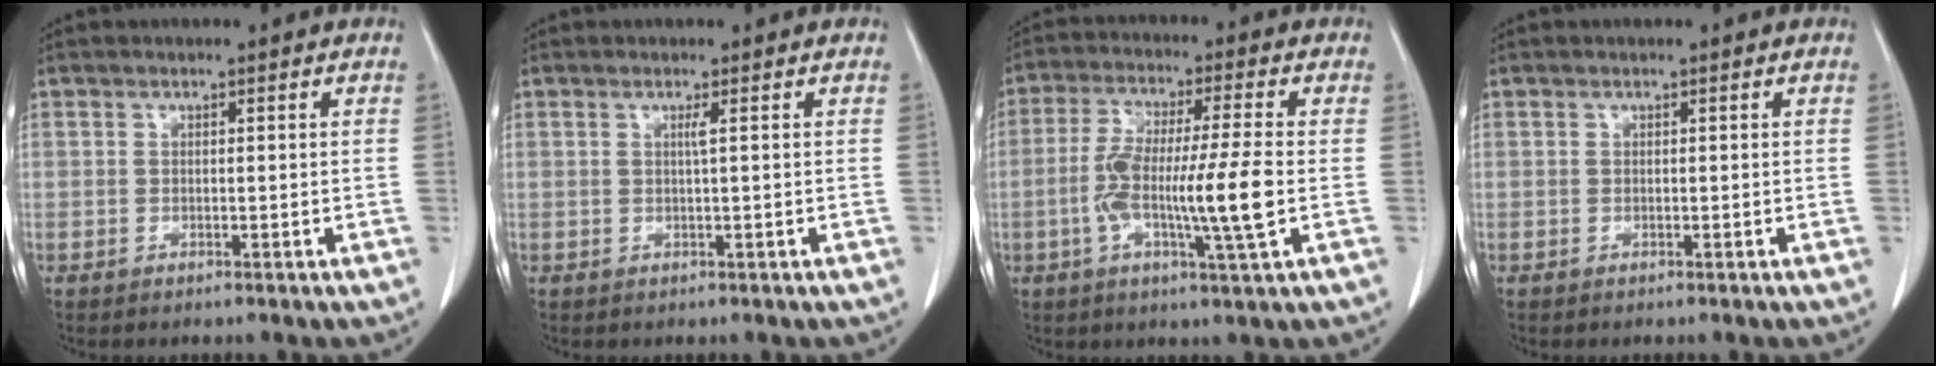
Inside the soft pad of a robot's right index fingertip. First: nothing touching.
{"total": 0.9, "force": [0.2, -0.3, 0.8], "torque": [-0.020, -0.002, 0.005]}
{"total": 12.0, "force": [-2.0, 0.2, 11.8], "torque": [-0.221, -0.002, -0.041]}
{"total": 0.0}